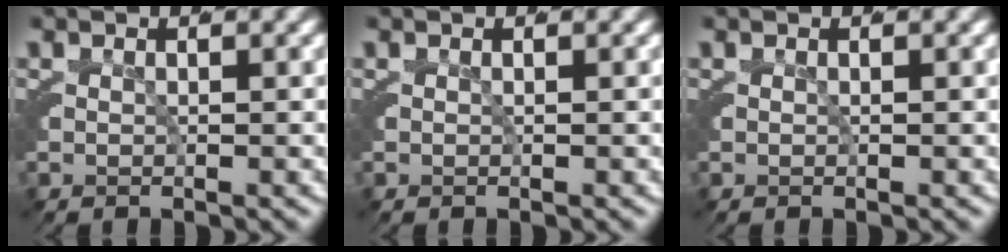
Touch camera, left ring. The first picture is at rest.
{"total": 0.0}
{"total": 0.0}